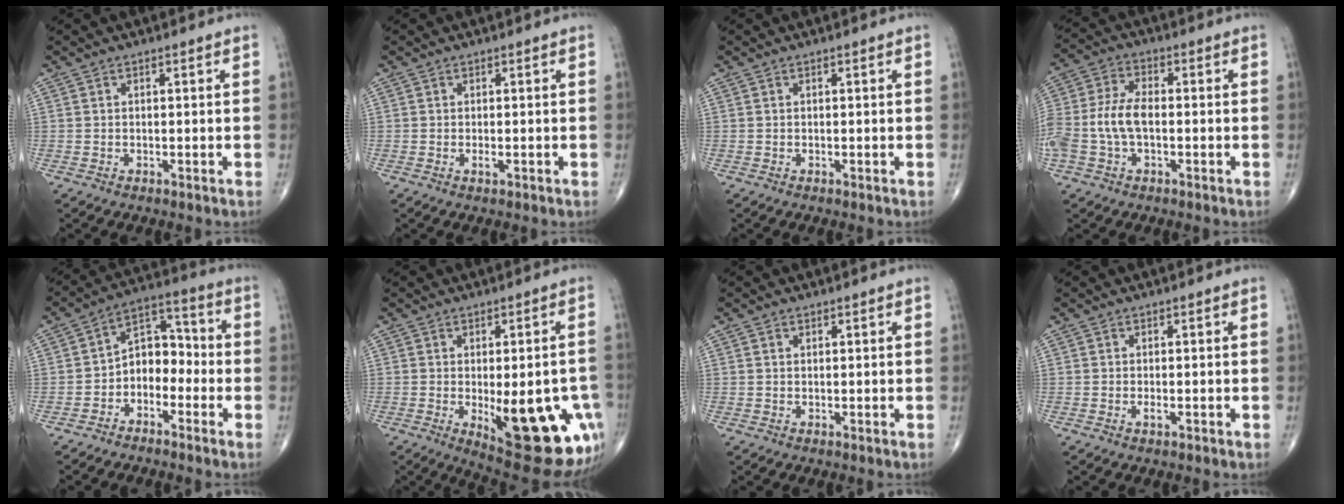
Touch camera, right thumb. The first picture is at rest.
{"total": 0.9, "force": [-0.2, 0.4, 0.8], "torque": [-0.015, -0.002, -0.005]}
{"total": 0.0}
{"total": 10.9, "force": [-1.5, 6.2, 8.8], "torque": [-0.208, 0.025, -0.031]}
{"total": 8.2, "force": [-2.7, 5.9, 5.1], "torque": [-0.047, 0.047, -0.062]}
{"total": 20.6, "force": [-5.4, 8.3, 18.1], "torque": [-0.168, -0.005, -0.042]}
{"total": 0.9, "force": [0.4, 0.7, 0.4], "torque": [-0.005, -0.002, 0.007]}
{"total": 1.0, "force": [-0.3, 0.4, 0.9], "torque": [-0.017, -0.002, -0.006]}